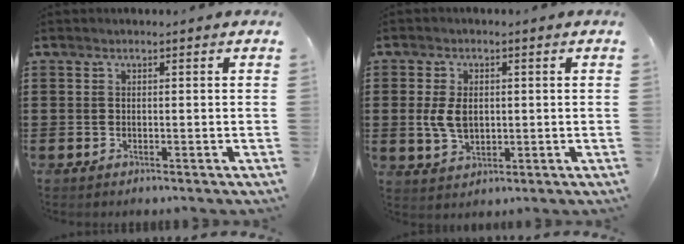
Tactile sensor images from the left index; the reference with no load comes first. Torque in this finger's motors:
{"motor_torque": [0.57, 0.42, 0.35, 0.05]}